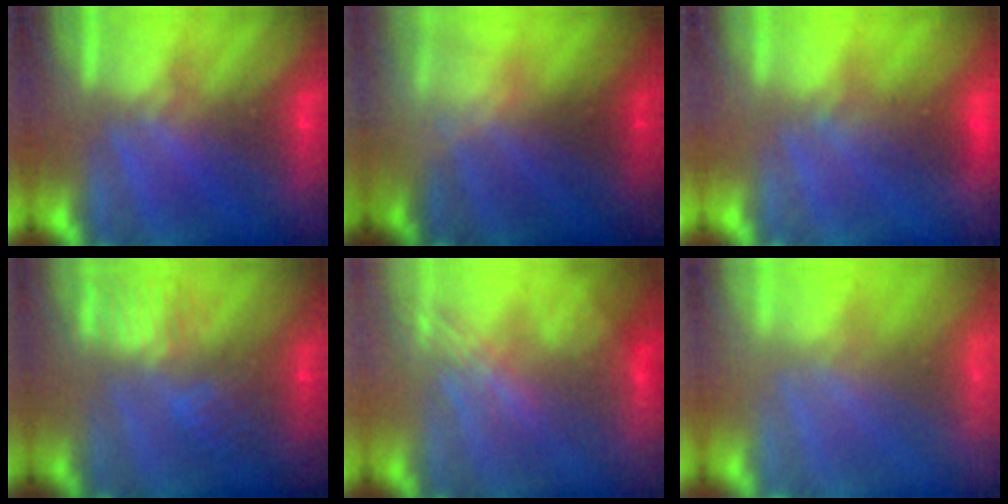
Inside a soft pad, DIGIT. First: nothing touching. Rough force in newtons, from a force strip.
{"total": 2.3}
{"total": 1.8}
{"total": 8.7}
{"total": 2.7}
{"total": 6.4}